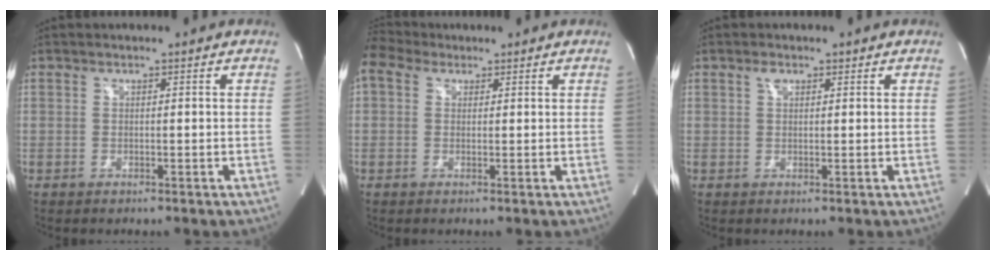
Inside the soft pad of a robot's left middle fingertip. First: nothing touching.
{"total": 2.1, "force": [1.7, 1.1, -0.6], "torque": [0.007, 0.024, 0.038]}
{"total": 1.4, "force": [0.8, 0.8, 0.9], "torque": [-0.020, 0.008, 0.013]}